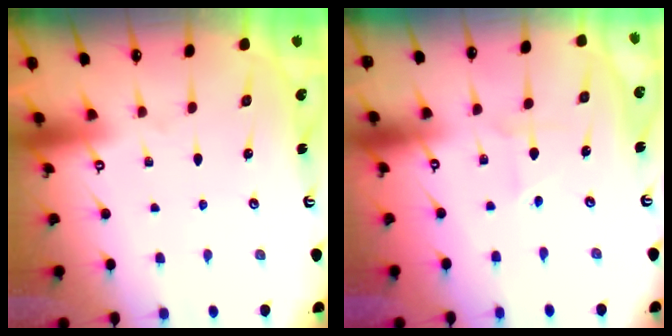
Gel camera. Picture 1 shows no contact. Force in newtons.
{"total": 1.5, "press": 1.5, "slide": 0.2}